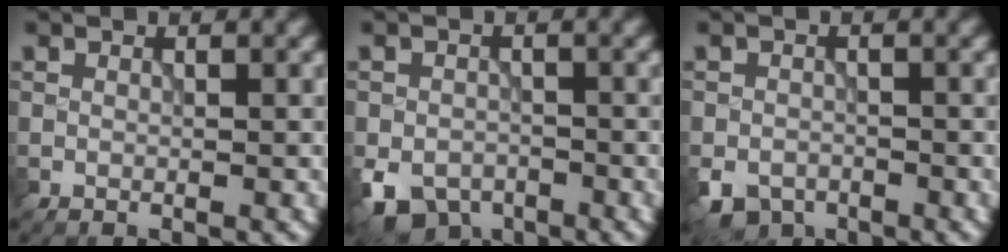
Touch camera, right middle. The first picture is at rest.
{"total": 5.5, "force": [-3.2, 3.5, 2.7], "torque": [-0.049, -0.013, -0.057]}
{"total": 3.8, "force": [-2.5, 2.4, 1.7], "torque": [-0.030, -0.007, -0.051]}